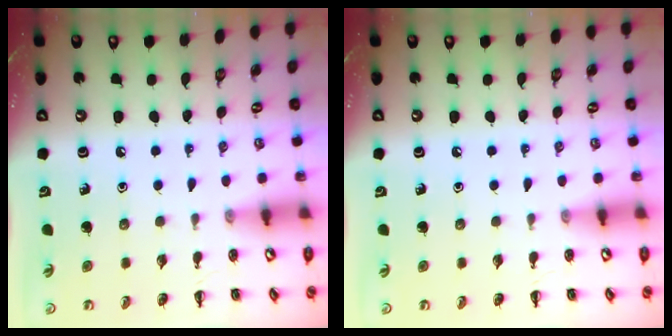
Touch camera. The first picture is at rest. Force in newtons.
{"total": 0.0}